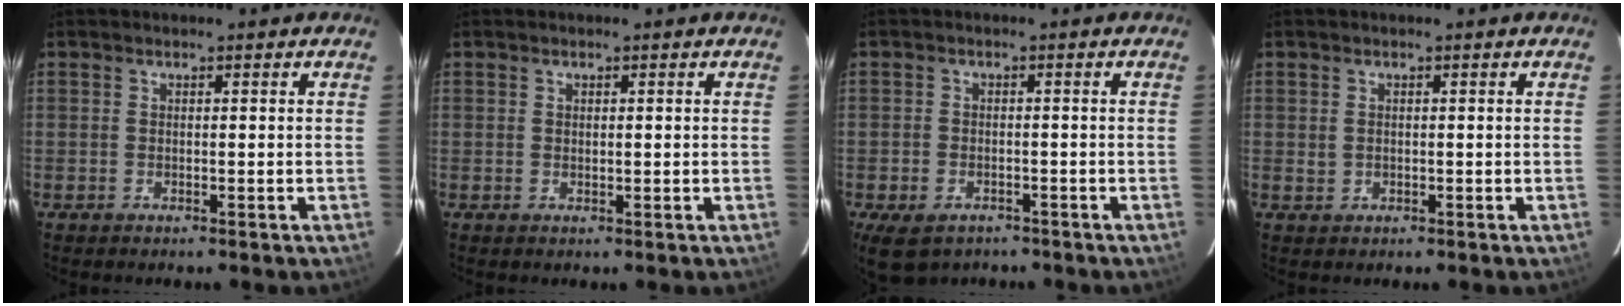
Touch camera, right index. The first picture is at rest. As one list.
[{"total": 0.7, "force": [0.3, 0.4, 0.5], "torque": [-0.009, 0.002, 0.006]}, {"total": 7.9, "force": [-5.0, 4.8, 3.8], "torque": [-0.089, -0.017, -0.074]}, {"total": 1.1, "force": [0.2, 1.0, 0.3], "torque": [-0.005, 0.002, 0.005]}]